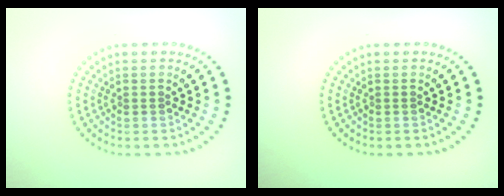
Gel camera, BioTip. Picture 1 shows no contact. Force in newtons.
{"total": 0.0}